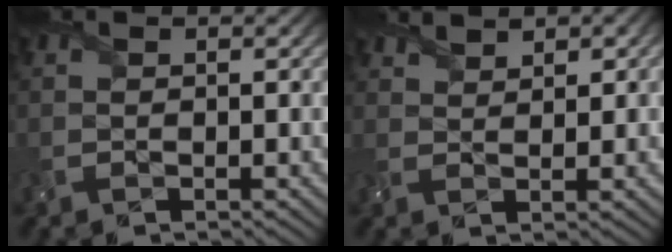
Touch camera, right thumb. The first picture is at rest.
{"total": 2.5, "force": [2.4, 0.7, 0.6], "torque": [-0.013, 0.004, 0.049]}